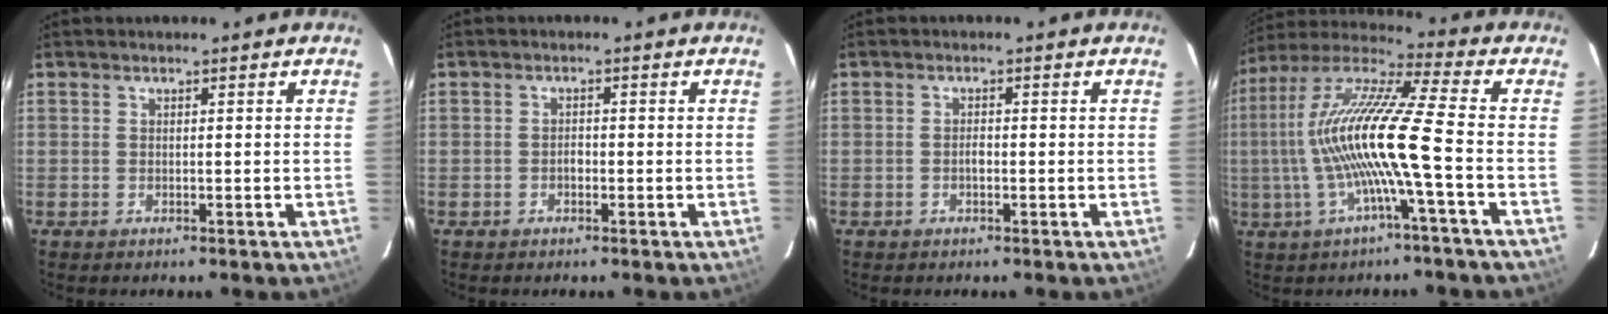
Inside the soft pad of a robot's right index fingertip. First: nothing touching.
{"total": 1.2, "force": [-0.5, 0.8, 0.7], "torque": [-0.011, 0.004, -0.009]}
{"total": 1.2, "force": [-0.4, 0.7, 0.9], "torque": [-0.017, 0.004, -0.008]}
{"total": 16.5, "force": [-3.1, -0.5, 16.2], "torque": [-0.301, -0.003, -0.060]}